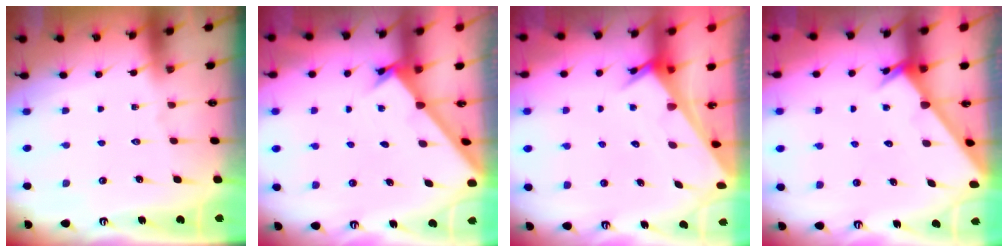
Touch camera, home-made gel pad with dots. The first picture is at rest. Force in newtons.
{"total": 1.6, "press": 1.6, "slide": 0.1}
{"total": 3.2, "press": 3.2, "slide": 0.2}
{"total": 3.8, "press": 3.8, "slide": 0.4}